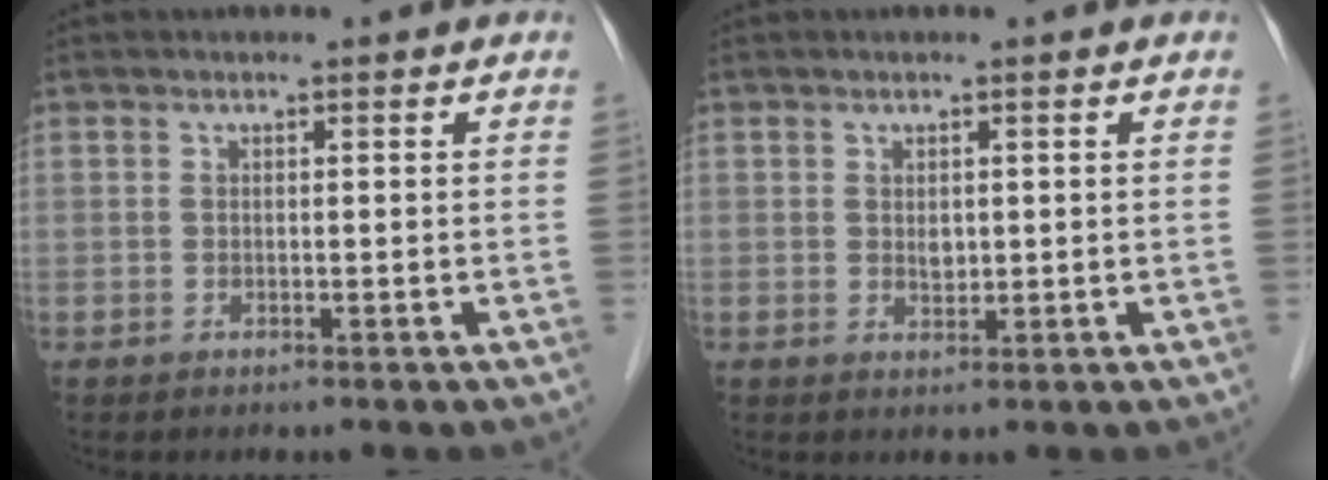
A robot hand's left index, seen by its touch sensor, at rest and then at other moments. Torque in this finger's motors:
{"motor_torque": [0.10, 0.02, 0.02, 0.01]}